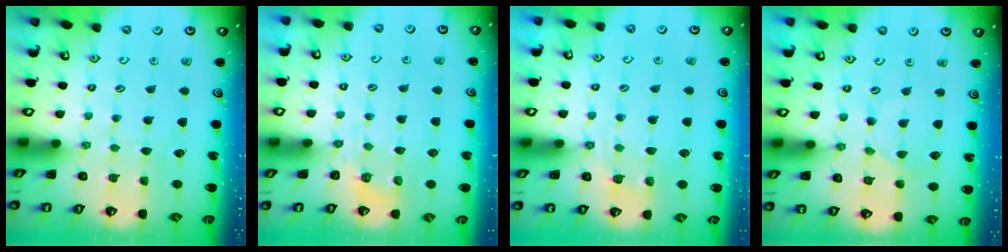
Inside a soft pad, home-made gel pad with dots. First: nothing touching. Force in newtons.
{"total": 2.3, "press": 1.5, "slide": 1.7}
{"total": 3.9, "press": 3.7, "slide": 1.2}
{"total": 1.5, "press": 1.5, "slide": 0.4}